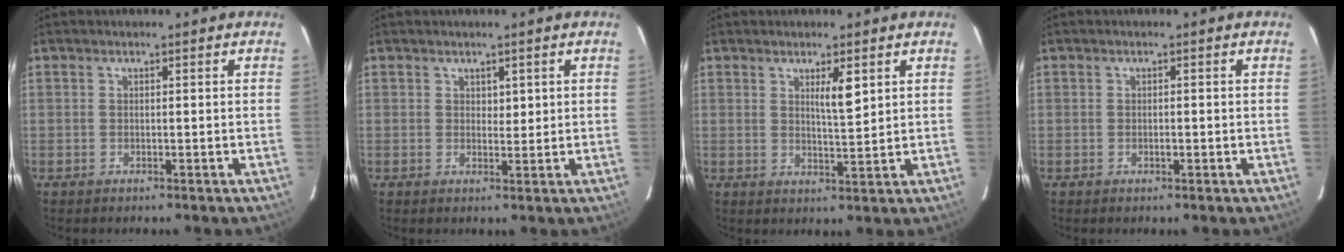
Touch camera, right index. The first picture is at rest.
{"total": 1.6, "force": [0.7, 1.0, 1.0], "torque": [-0.011, -0.001, 0.014]}
{"total": 3.6, "force": [1.7, 0.4, 3.2], "torque": [-0.053, -0.005, 0.029]}
{"total": 0.8, "force": [-0.2, 0.3, 0.7], "torque": [-0.014, 0.001, -0.001]}